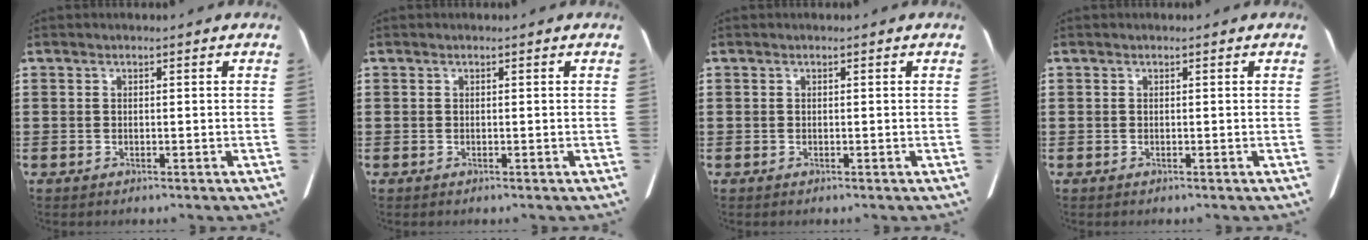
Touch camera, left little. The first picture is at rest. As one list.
[{"total": 0.0}, {"total": 0.0}, {"total": 0.0}]